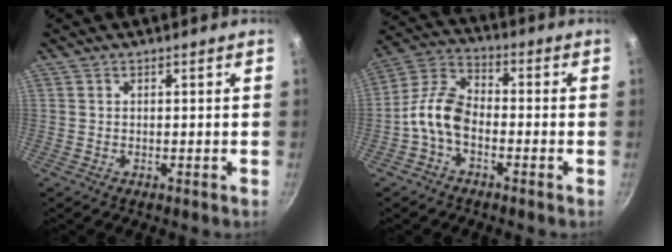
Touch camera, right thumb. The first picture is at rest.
{"total": 9.1, "force": [-2.9, 5.6, 6.5], "torque": [-0.119, 0.044, -0.076]}